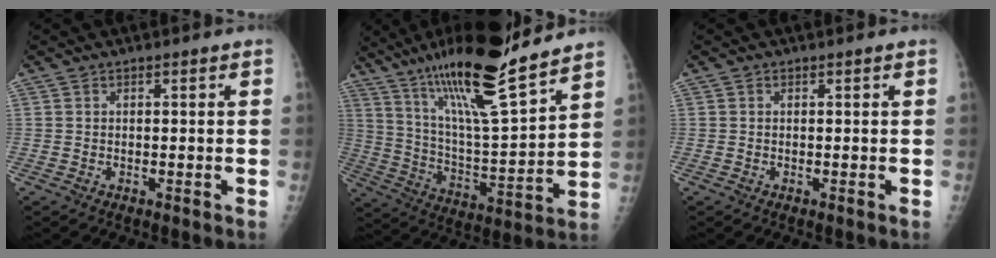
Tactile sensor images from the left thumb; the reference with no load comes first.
{"total": 22.2, "force": [16.5, 3.1, 14.5], "torque": [-0.232, -0.075, 0.291]}
{"total": 0.0}